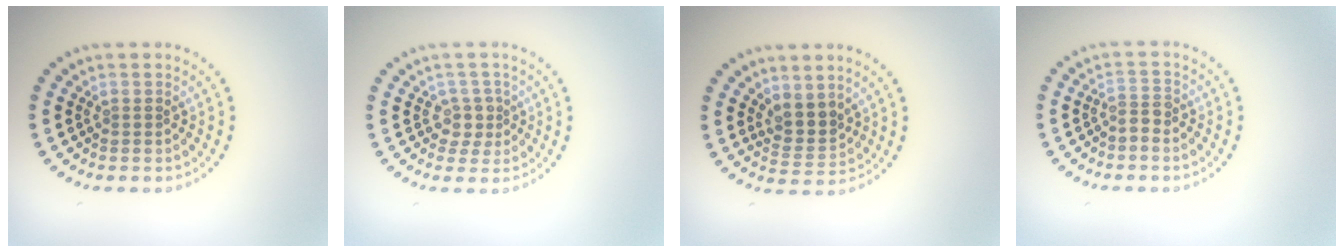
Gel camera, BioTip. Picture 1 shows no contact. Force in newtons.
{"total": 1.9, "press": 1.5, "slide": 1.2}
{"total": 2.6, "press": 2.1, "slide": 1.5}
{"total": 1.5, "press": 0.9, "slide": 1.1}